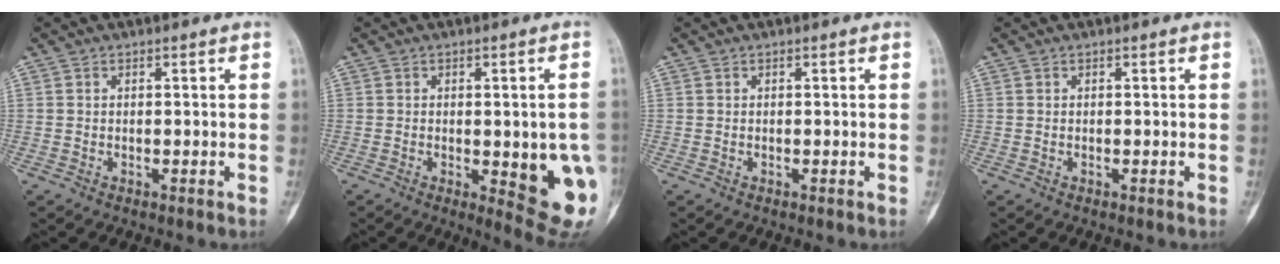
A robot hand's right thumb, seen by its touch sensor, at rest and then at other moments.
{"total": 13.6, "force": [-2.3, 4.4, 12.6], "torque": [-0.124, -0.012, -0.013]}
{"total": 0.0}
{"total": 0.0}